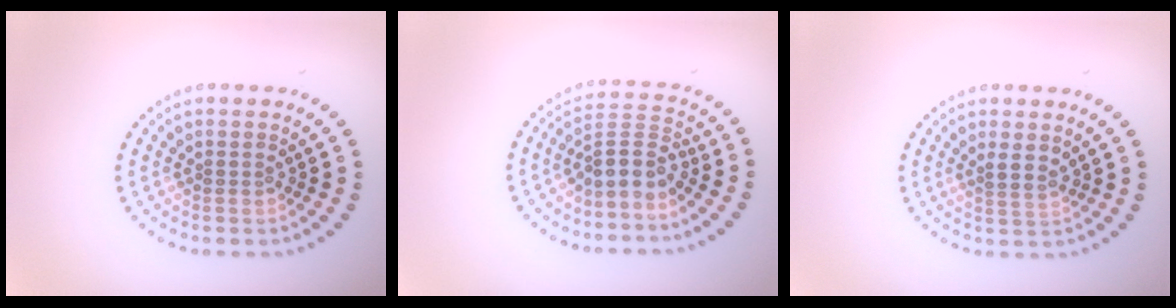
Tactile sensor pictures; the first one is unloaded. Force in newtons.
{"total": 3.2, "press": 2.4, "slide": 2.1}
{"total": 1.5, "press": 1.2, "slide": 1.0}